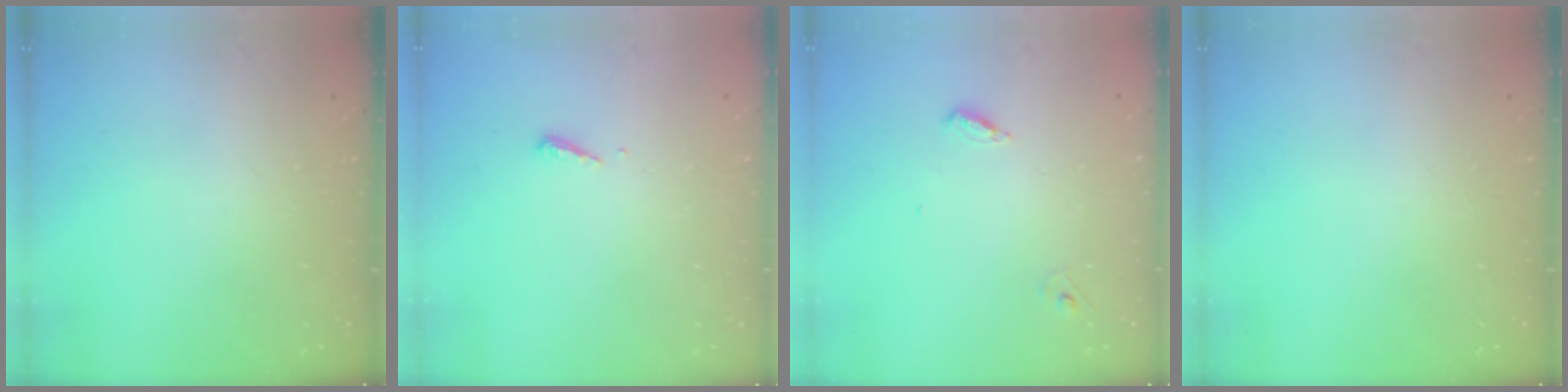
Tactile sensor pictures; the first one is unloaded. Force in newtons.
{"total": 4.8, "press": 4.8, "slide": 0.5}
{"total": 4.6, "press": 4.6, "slide": 0.4}
{"total": 0.0}